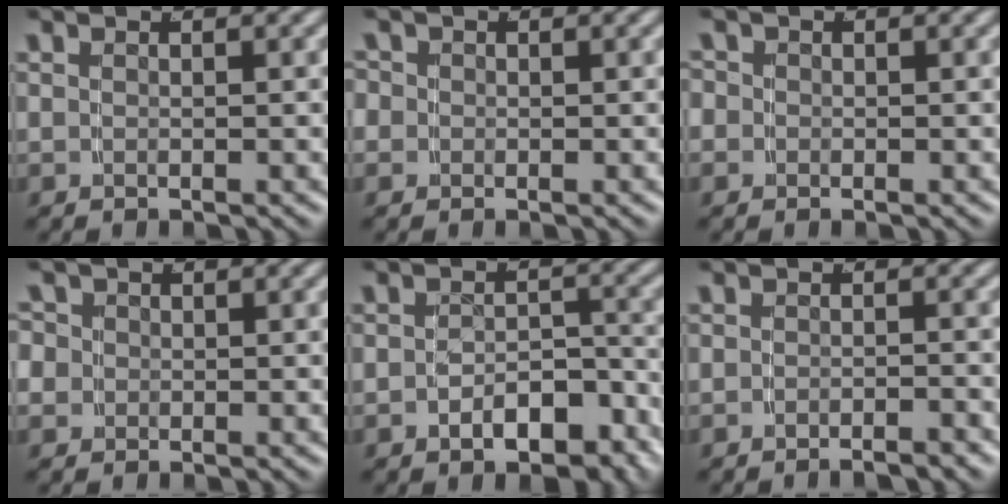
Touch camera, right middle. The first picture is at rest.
{"total": 2.0, "force": [-0.1, 2.0, 0.3], "torque": [-0.009, 0.000, -0.010]}
{"total": 1.7, "force": [-0.2, 1.7, 0.2], "torque": [-0.007, 0.000, -0.012]}
{"total": 3.8, "force": [-0.1, 3.6, 1.1], "torque": [-0.032, -0.006, -0.008]}
{"total": 4.7, "force": [-3.5, 2.1, 2.2], "torque": [-0.024, -0.007, -0.052]}
{"total": 1.7, "force": [-1.7, -0.2, 0.2], "torque": [0.000, 0.002, -0.032]}